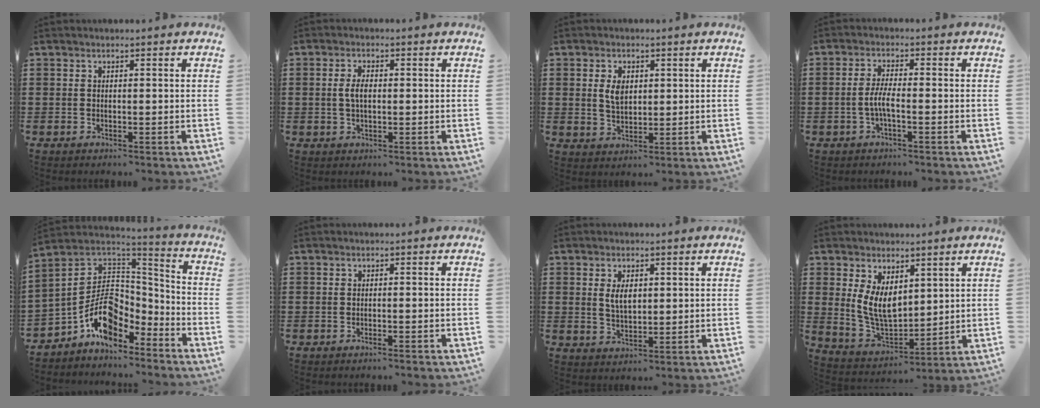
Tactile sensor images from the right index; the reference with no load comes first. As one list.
[{"total": 3.0, "force": [0.1, 1.3, 2.7], "torque": [-0.061, 0.002, -0.002]}, {"total": 3.7, "force": [0.9, 2.4, 2.8], "torque": [-0.053, 0.006, 0.013]}, {"total": 3.7, "force": [-1.2, 0.7, 3.4], "torque": [-0.082, -0.006, -0.030]}, {"total": 11.1, "force": [-4.5, 7.5, 6.8], "torque": [-0.144, 0.007, -0.087]}, {"total": 0.9, "force": [-0.9, -0.2, 0.0], "torque": [-0.002, 0.000, -0.017]}, {"total": 3.5, "force": [0.9, 1.8, 2.9], "torque": [-0.053, 0.004, 0.012]}, {"total": 7.3, "force": [2.5, 4.5, 5.2], "torque": [-0.107, -0.006, 0.047]}]